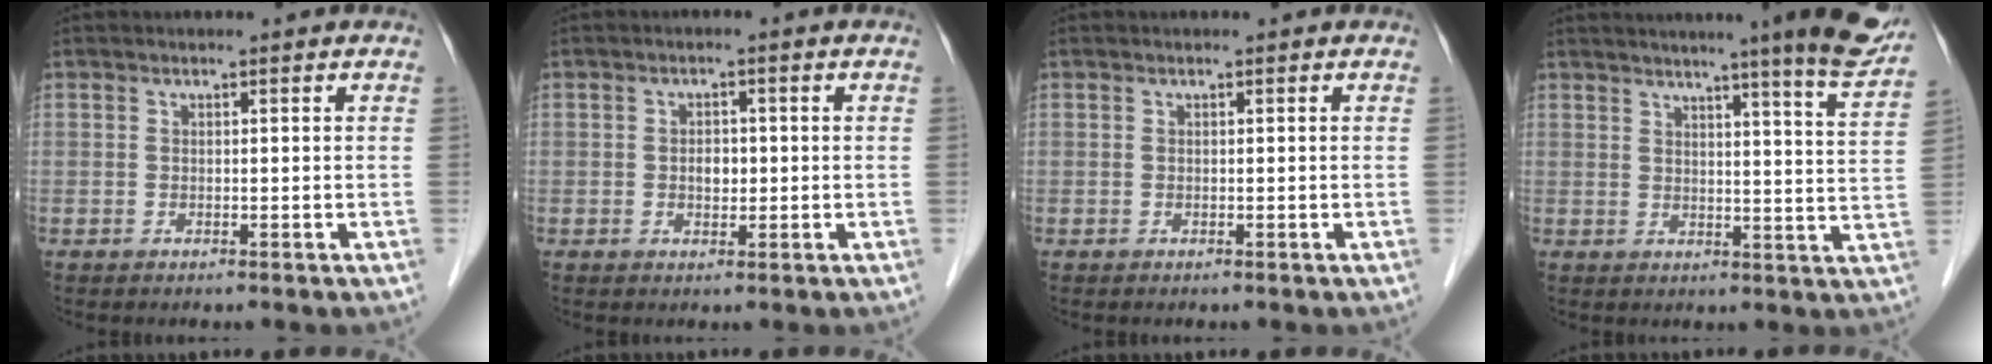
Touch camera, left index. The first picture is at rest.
{"total": 2.1, "force": [-0.2, 1.4, 1.6], "torque": [-0.026, 0.005, -0.001]}
{"total": 0.0}
{"total": 13.5, "force": [11.0, -1.0, 7.7], "torque": [-0.102, -0.029, 0.119]}